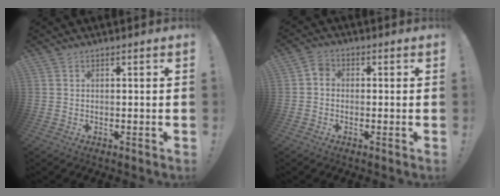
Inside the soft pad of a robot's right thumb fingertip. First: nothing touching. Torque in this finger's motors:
{"motor_torque": [0.15, 0.00, 0.28, -0.14, 0.00]}